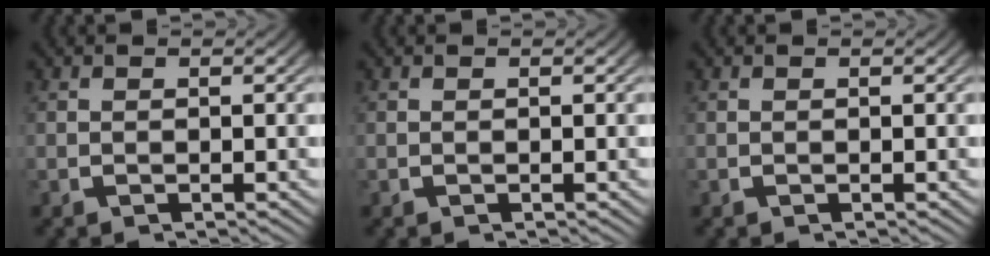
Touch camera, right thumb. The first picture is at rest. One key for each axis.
{"total": 0.0}
{"total": 0.0}